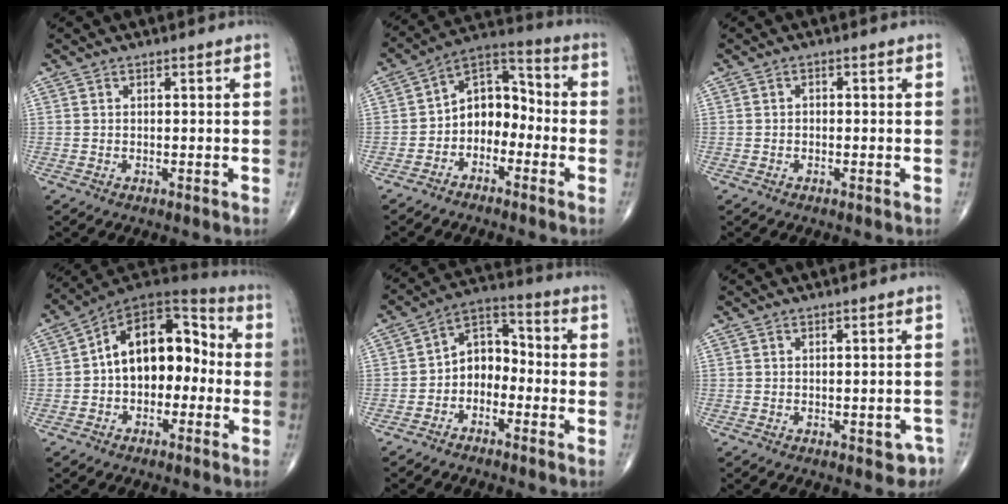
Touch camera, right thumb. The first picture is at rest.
{"total": 9.7, "force": [-2.8, 7.1, 6.1], "torque": [-0.063, 0.055, -0.067]}
{"total": 0.8, "force": [-0.2, 0.6, 0.5], "torque": [0.000, 0.005, -0.008]}
{"total": 15.5, "force": [-0.8, 10.0, 11.8], "torque": [-0.140, 0.054, -0.030]}
{"total": 7.9, "force": [-2.6, 5.8, 4.7], "torque": [-0.049, 0.046, -0.063]}
{"total": 2.8, "force": [-1.5, 1.5, 1.8], "torque": [0.000, 0.013, -0.012]}